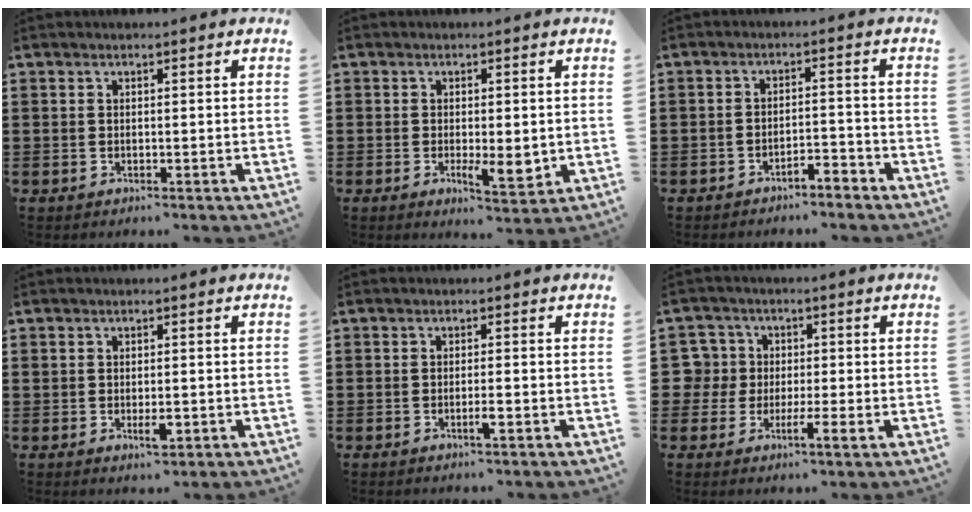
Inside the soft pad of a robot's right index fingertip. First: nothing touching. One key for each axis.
{"total": 4.6, "fx": -0.9, "fy": 1.7, "fz": 4.2, "tx": -0.085, "ty": -0.004, "tz": -0.017}
{"total": 2.7, "fx": -2.6, "fy": 0.3, "fz": 0.6, "tx": -0.015, "ty": 0.005, "tz": -0.053}
{"total": 2.3, "fx": -0.6, "fy": 1.0, "fz": 2.0, "tx": -0.035, "ty": -0.001, "tz": -0.010}
{"total": 1.8, "fx": -0.8, "fy": 0.1, "fz": 1.6, "tx": -0.028, "ty": -0.001, "tz": -0.014}
{"total": 5.0, "fx": -0.4, "fy": 4.5, "fz": 2.2, "tx": -0.068, "ty": 0.012, "tz": -0.011}